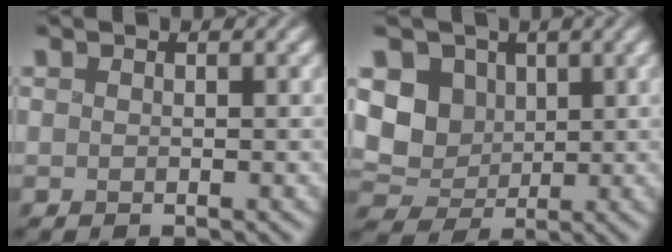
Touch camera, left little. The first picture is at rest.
{"total": 5.8, "force": [0.9, 4.9, 2.9], "torque": [-0.068, -0.002, 0.004]}